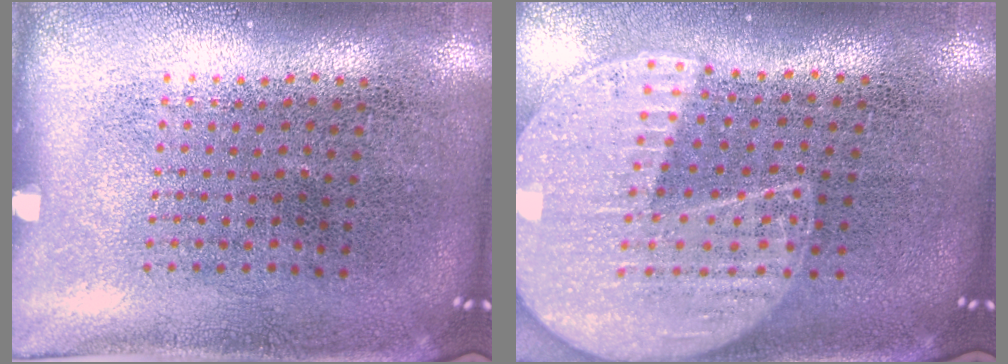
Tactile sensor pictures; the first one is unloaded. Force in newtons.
{"total": 2.2, "press": 1.9, "slide": 1.1}